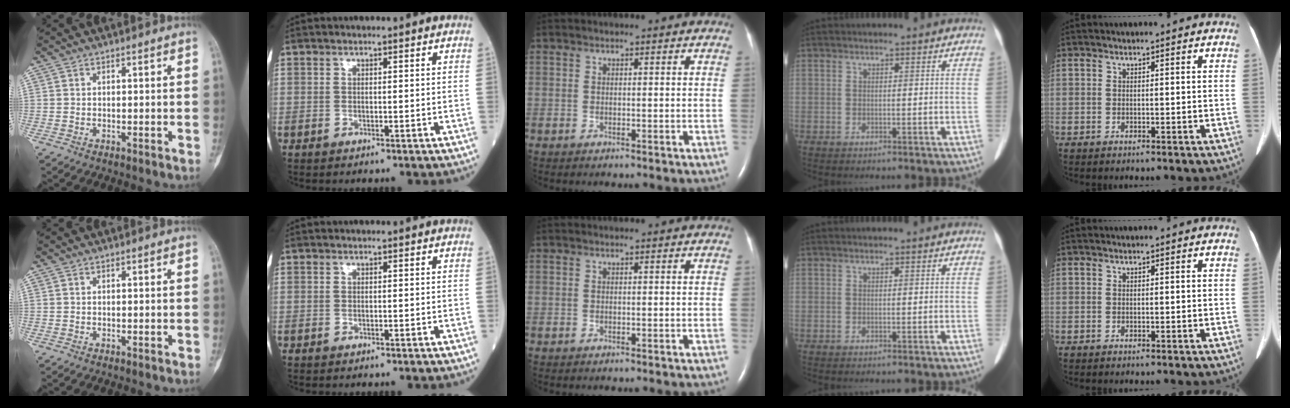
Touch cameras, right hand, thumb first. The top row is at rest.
{}